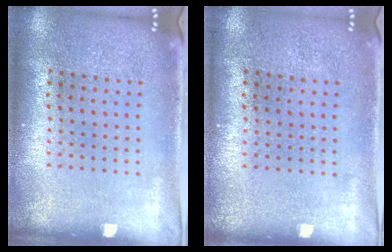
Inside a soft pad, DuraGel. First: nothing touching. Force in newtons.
{"total": 0.0}